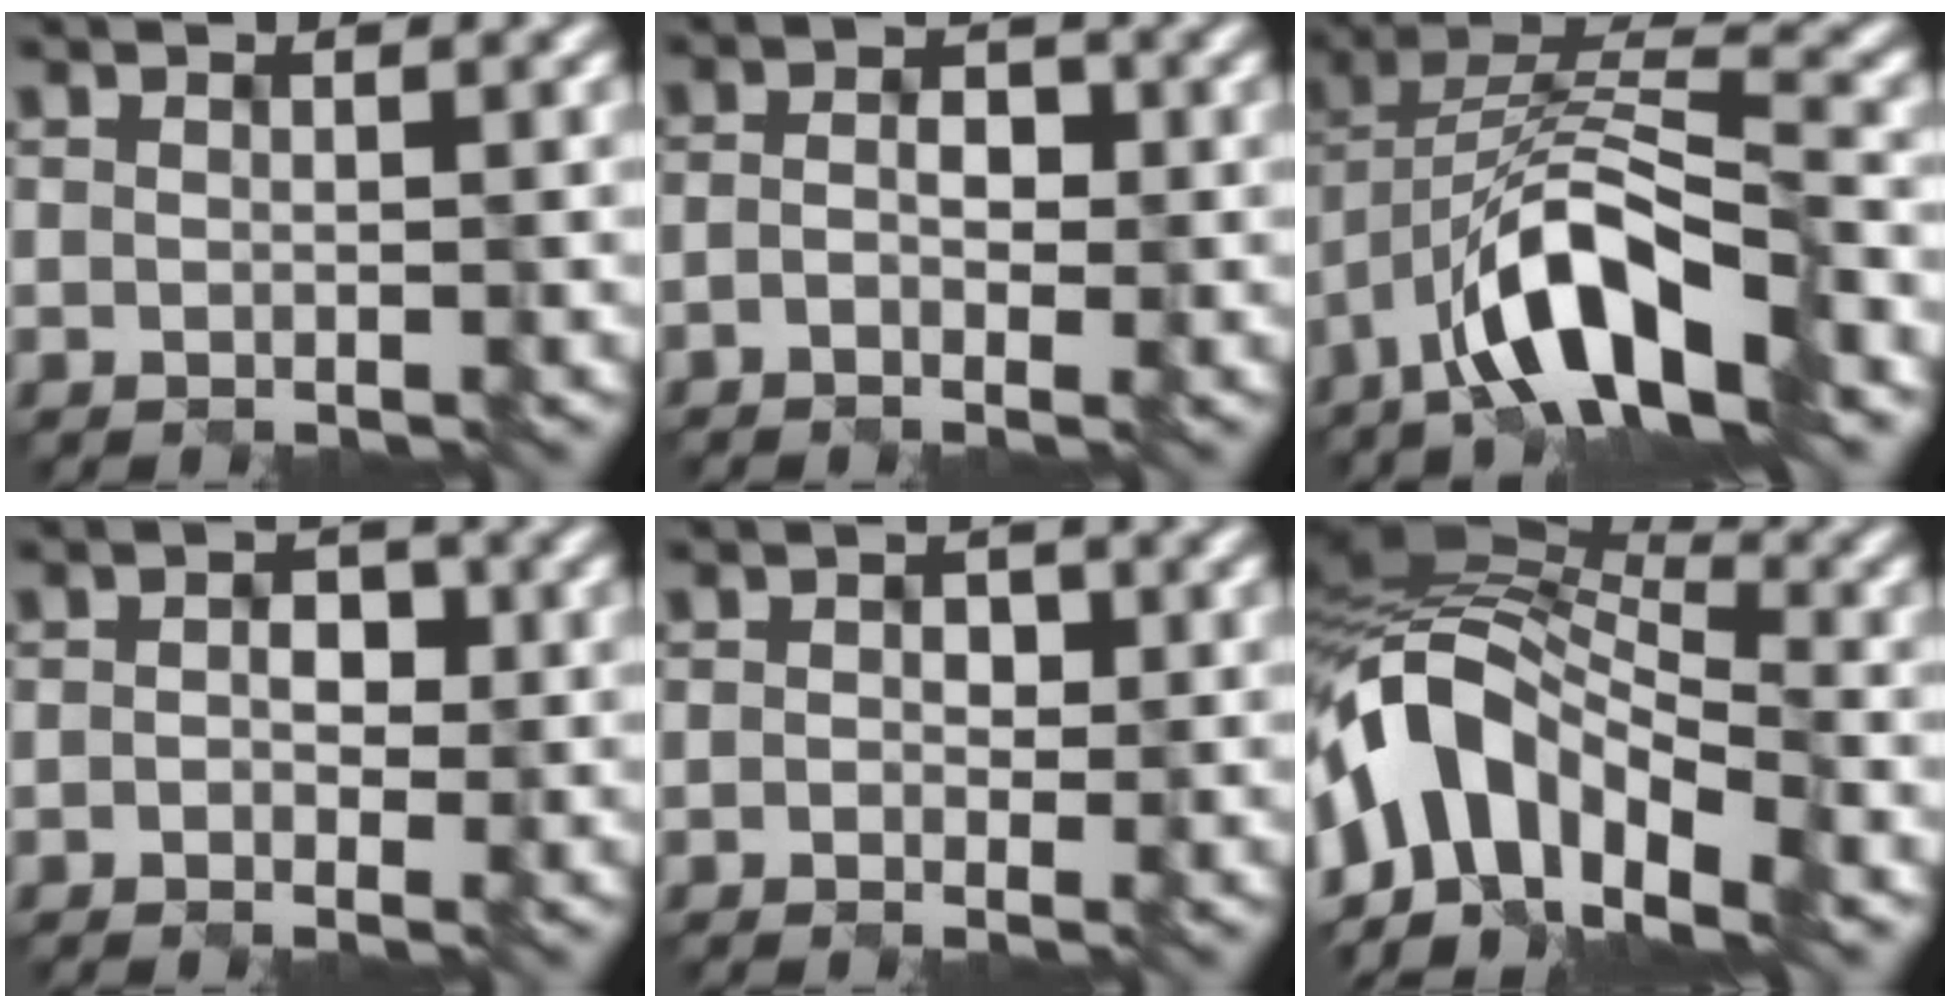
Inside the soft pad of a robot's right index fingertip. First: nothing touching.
{"total": 1.9, "force": [-0.8, 0.9, 1.4], "torque": [-0.024, 0.003, -0.017]}
{"total": 10.0, "force": [-5.6, 3.3, 7.6], "torque": [-0.133, 0.018, -0.103]}
{"total": 2.1, "force": [-0.1, 1.5, 1.5], "torque": [-0.008, 0.003, -0.012]}
{"total": 1.5, "force": [0.0, 1.2, 1.0], "torque": [0.000, 0.004, -0.008]}
{"total": 11.1, "force": [-4.7, 6.6, 7.7], "torque": [-0.137, 0.020, -0.102]}